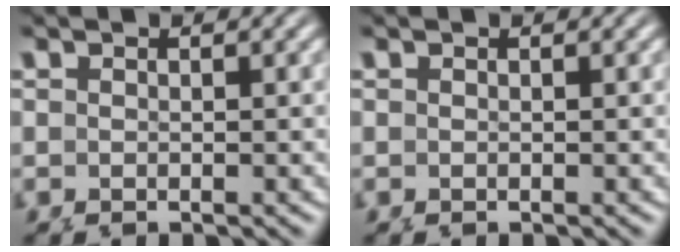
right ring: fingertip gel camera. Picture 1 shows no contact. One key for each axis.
{"total": 0.0}